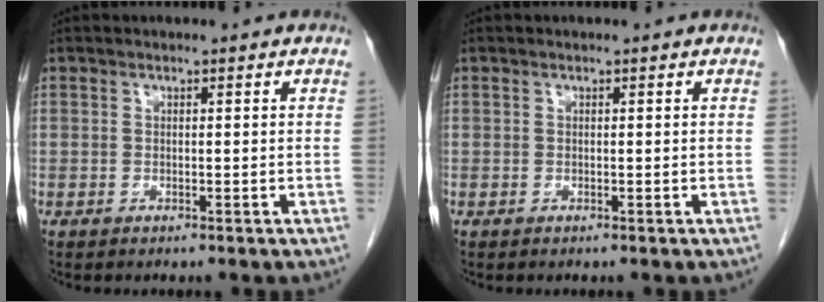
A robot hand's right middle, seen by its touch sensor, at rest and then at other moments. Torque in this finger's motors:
{"motor_torque": [0.01, 0.06, 0.08, 0.00]}